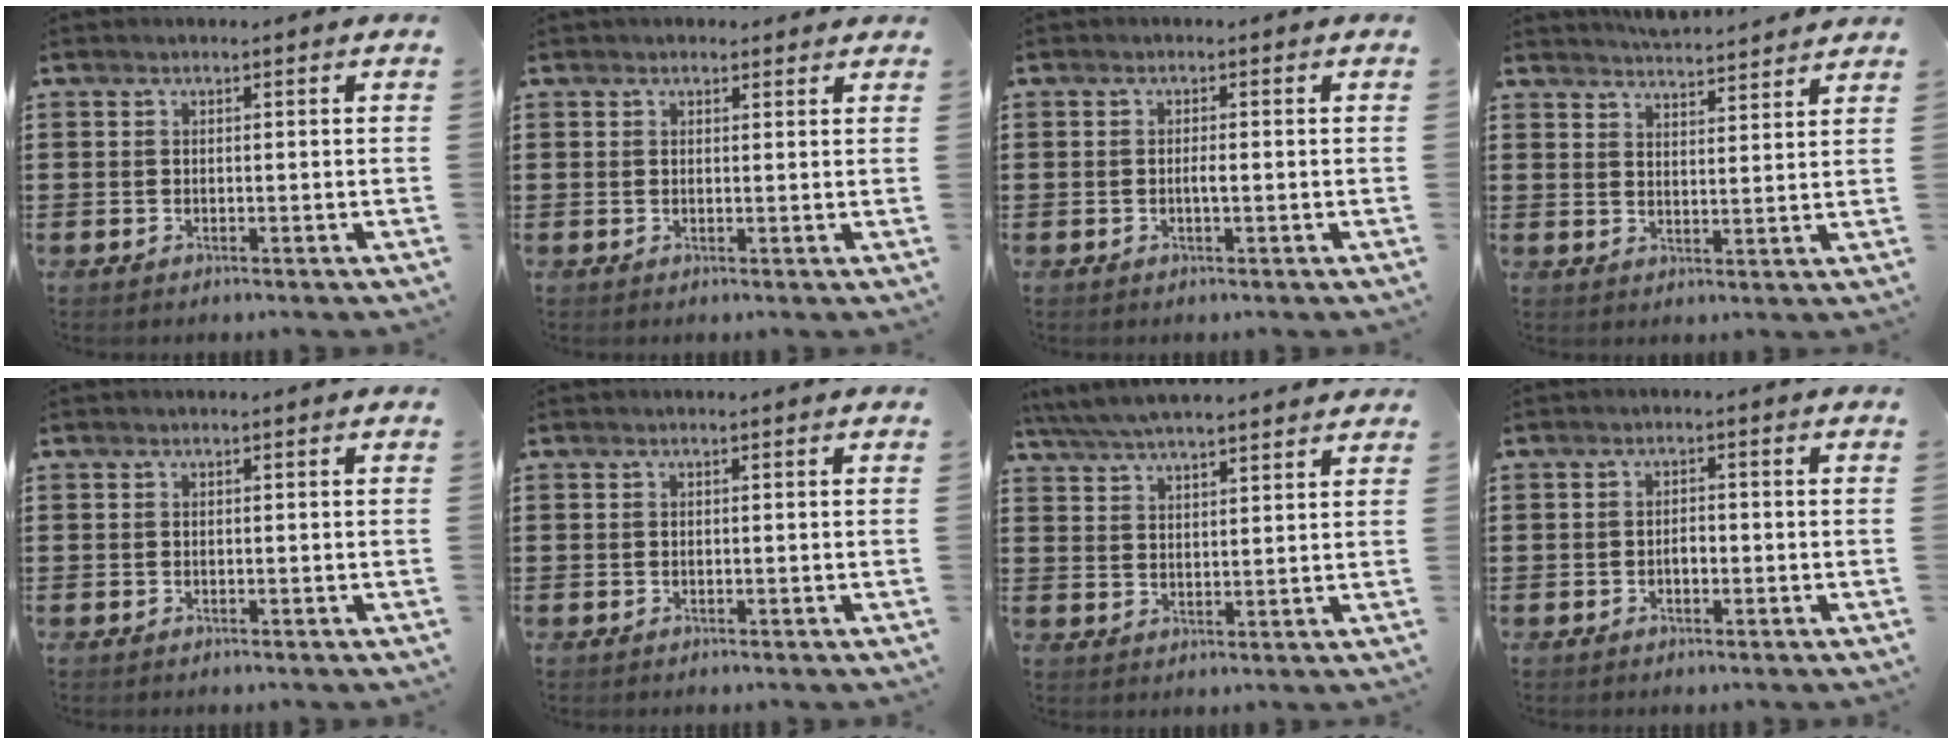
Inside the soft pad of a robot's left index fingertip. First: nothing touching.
{"total": 1.5, "force": [1.4, 0.6, 0.2], "torque": [-0.006, 0.006, 0.027]}
{"total": 1.2, "force": [-0.3, 0.1, 1.1], "torque": [-0.022, -0.002, -0.005]}
{"total": 4.3, "force": [4.2, -0.3, 0.3], "torque": [-0.020, -0.021, 0.076]}
{"total": 0.0}
{"total": 0.0}
{"total": 5.2, "force": [4.9, 0.3, 1.5], "torque": [-0.047, -0.017, 0.089]}
{"total": 1.4, "force": [-0.5, 0.6, 1.2], "torque": [-0.025, 0.001, -0.009]}